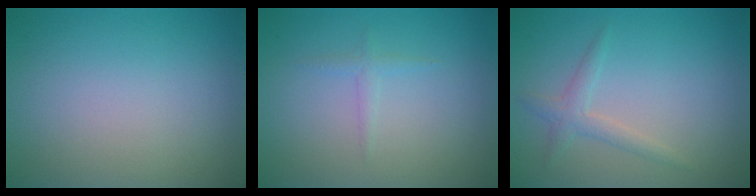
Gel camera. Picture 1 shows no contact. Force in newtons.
{"total": 0.9, "press": 0.9, "slide": 0.0}
{"total": 1.7, "press": 1.7, "slide": 0.1}